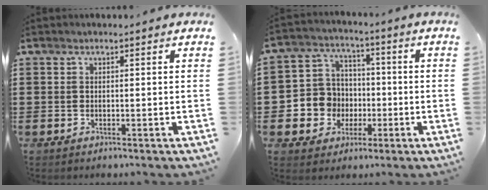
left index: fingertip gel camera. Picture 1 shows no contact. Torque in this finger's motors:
{"motor_torque": [0.75, -0.22, 0.46, 0.06]}